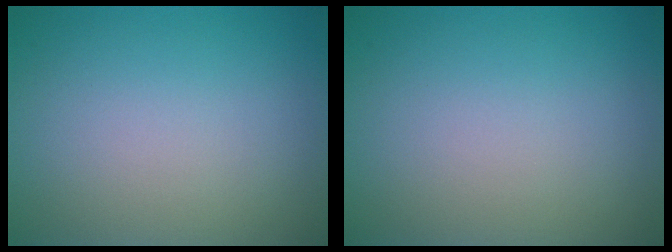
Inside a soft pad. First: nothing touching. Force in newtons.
{"total": 0.0}